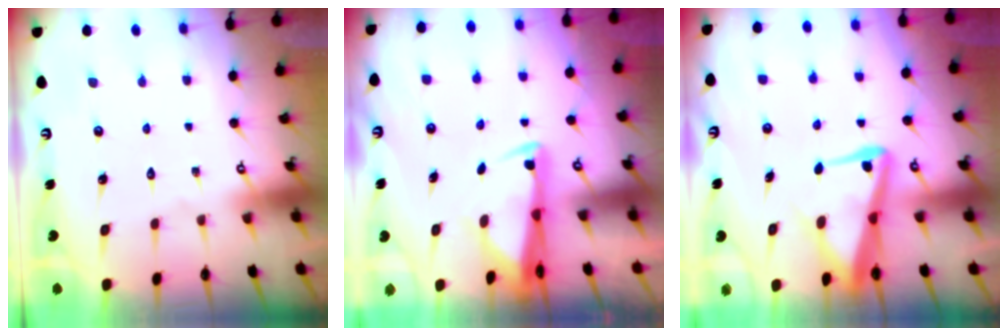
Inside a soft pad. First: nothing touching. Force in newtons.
{"total": 2.8, "press": 2.6, "slide": 1.0}
{"total": 7.8, "press": 7.8, "slide": 1.0}